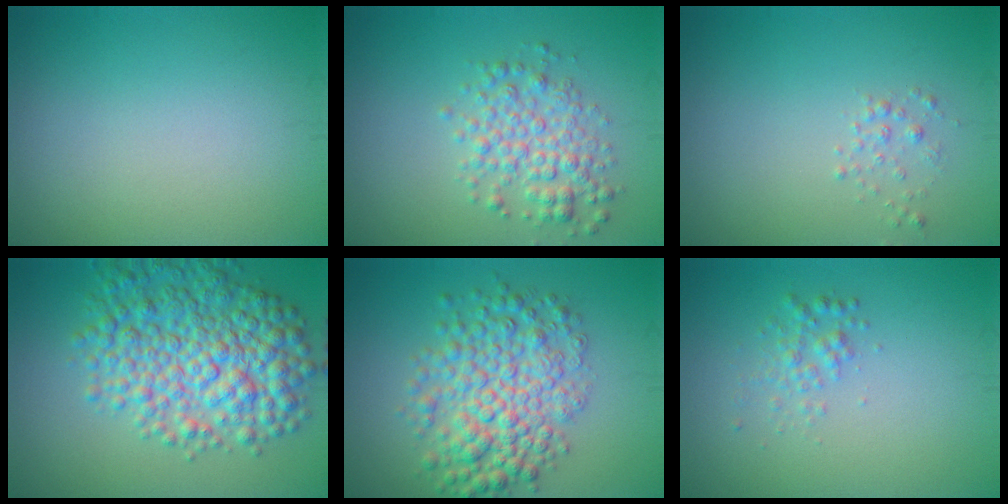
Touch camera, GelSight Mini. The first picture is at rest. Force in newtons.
{"total": 3.5, "press": 3.5, "slide": 0.1}
{"total": 1.0, "press": 1.0, "slide": 0.1}
{"total": 8.5, "press": 8.5, "slide": 0.1}
{"total": 6.7, "press": 6.7, "slide": 0.1}
{"total": 1.5, "press": 1.5, "slide": 0.1}